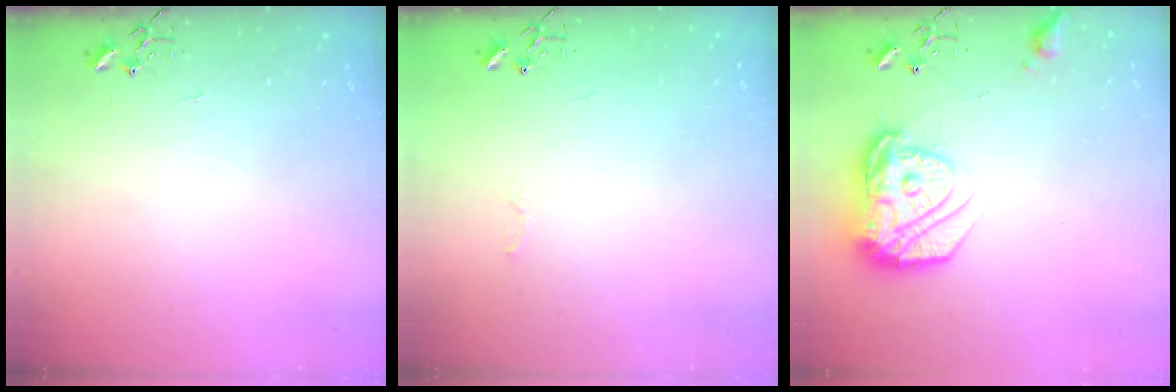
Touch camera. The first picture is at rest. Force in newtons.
{"total": 2.5, "press": 2.5, "slide": 0.4}
{"total": 18.2, "press": 18.2, "slide": 1.5}